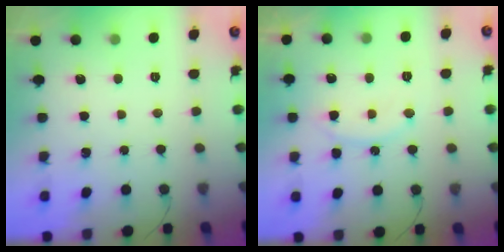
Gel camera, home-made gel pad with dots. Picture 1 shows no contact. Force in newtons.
{"total": 10.2, "press": 10.2, "slide": 0.6}